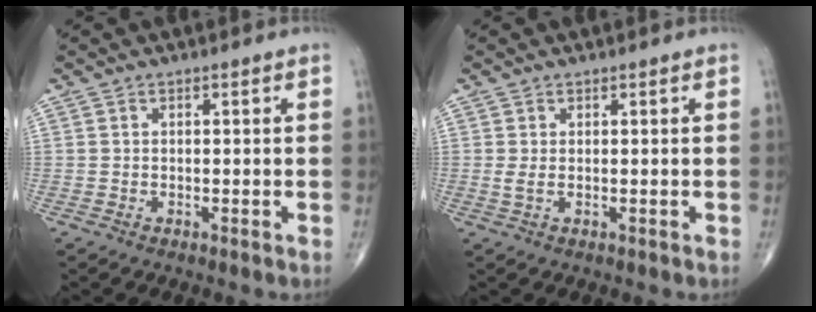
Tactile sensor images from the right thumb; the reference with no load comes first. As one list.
[{"total": 1.2, "force": [0.2, 0.4, 1.1], "torque": [-0.032, 0.002, 0.007]}]